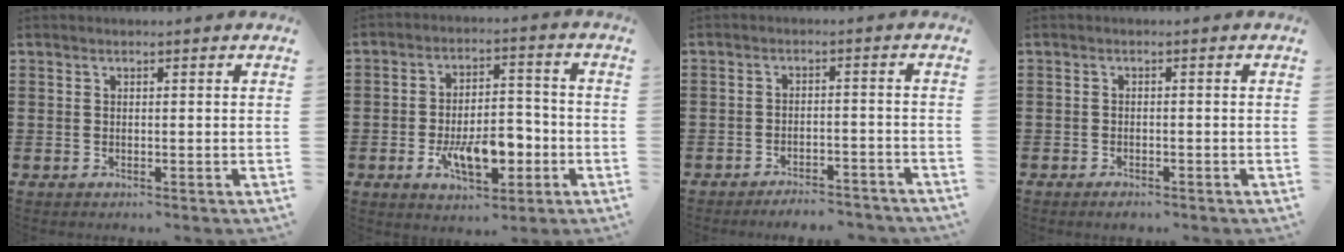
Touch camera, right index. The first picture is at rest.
{"total": 9.4, "force": [-3.1, 4.8, 7.5], "torque": [-0.130, -0.001, -0.054]}
{"total": 3.3, "force": [-3.3, 0.1, 0.3], "torque": [-0.009, 0.001, -0.067]}
{"total": 1.0, "force": [-1.0, 0.2, 0.2], "torque": [-0.006, 0.000, -0.020]}